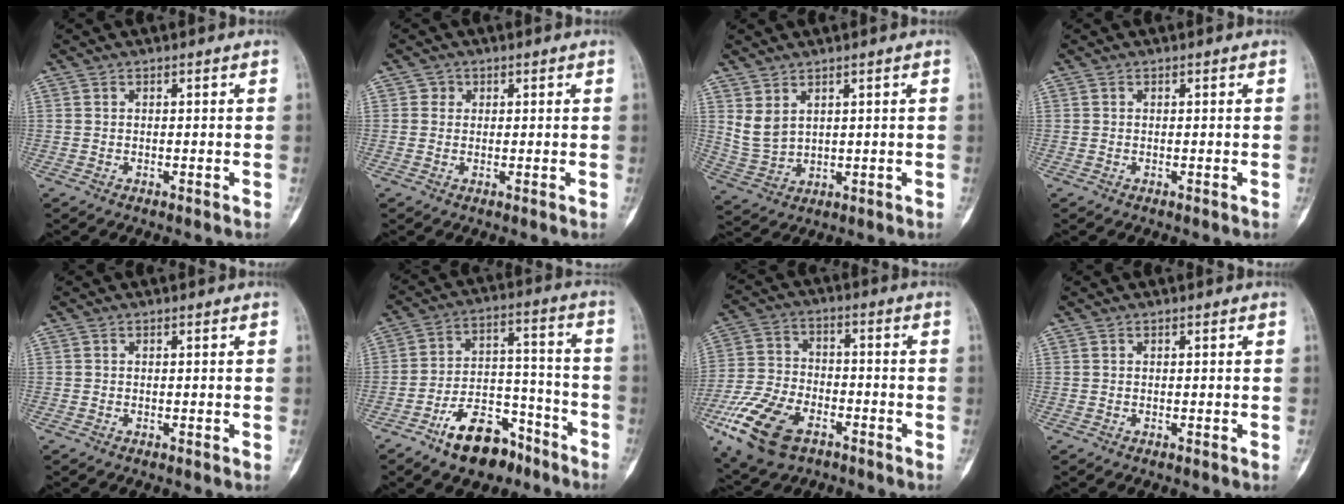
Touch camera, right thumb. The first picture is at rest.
{"total": 1.4, "force": [0.4, 1.4, 0.2], "torque": [0.011, 0.002, 0.002]}
{"total": 5.2, "force": [2.6, 3.0, 3.3], "torque": [-0.061, -0.015, 0.069]}
{"total": 0.0}
{"total": 0.0}
{"total": 14.1, "force": [-9.3, 7.4, 7.5], "torque": [-0.094, 0.085, -0.156]}
{"total": 15.9, "force": [-8.1, 8.8, 10.4], "torque": [-0.211, 0.018, -0.152]}
{"total": 0.0}